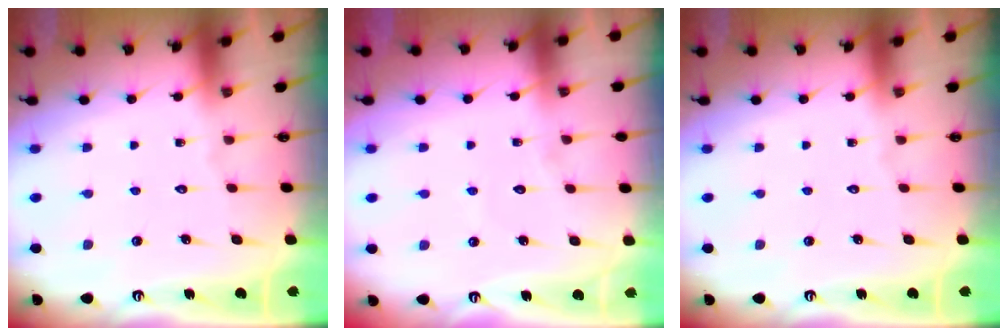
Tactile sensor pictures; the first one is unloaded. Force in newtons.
{"total": 2.6, "press": 2.5, "slide": 0.2}
{"total": 0.0}